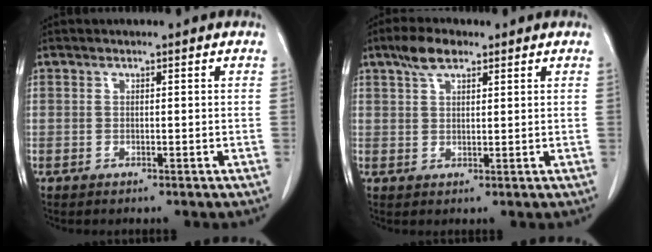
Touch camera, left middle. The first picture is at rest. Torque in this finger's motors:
{"motor_torque": [0.71, -0.44, -0.11, -0.01]}